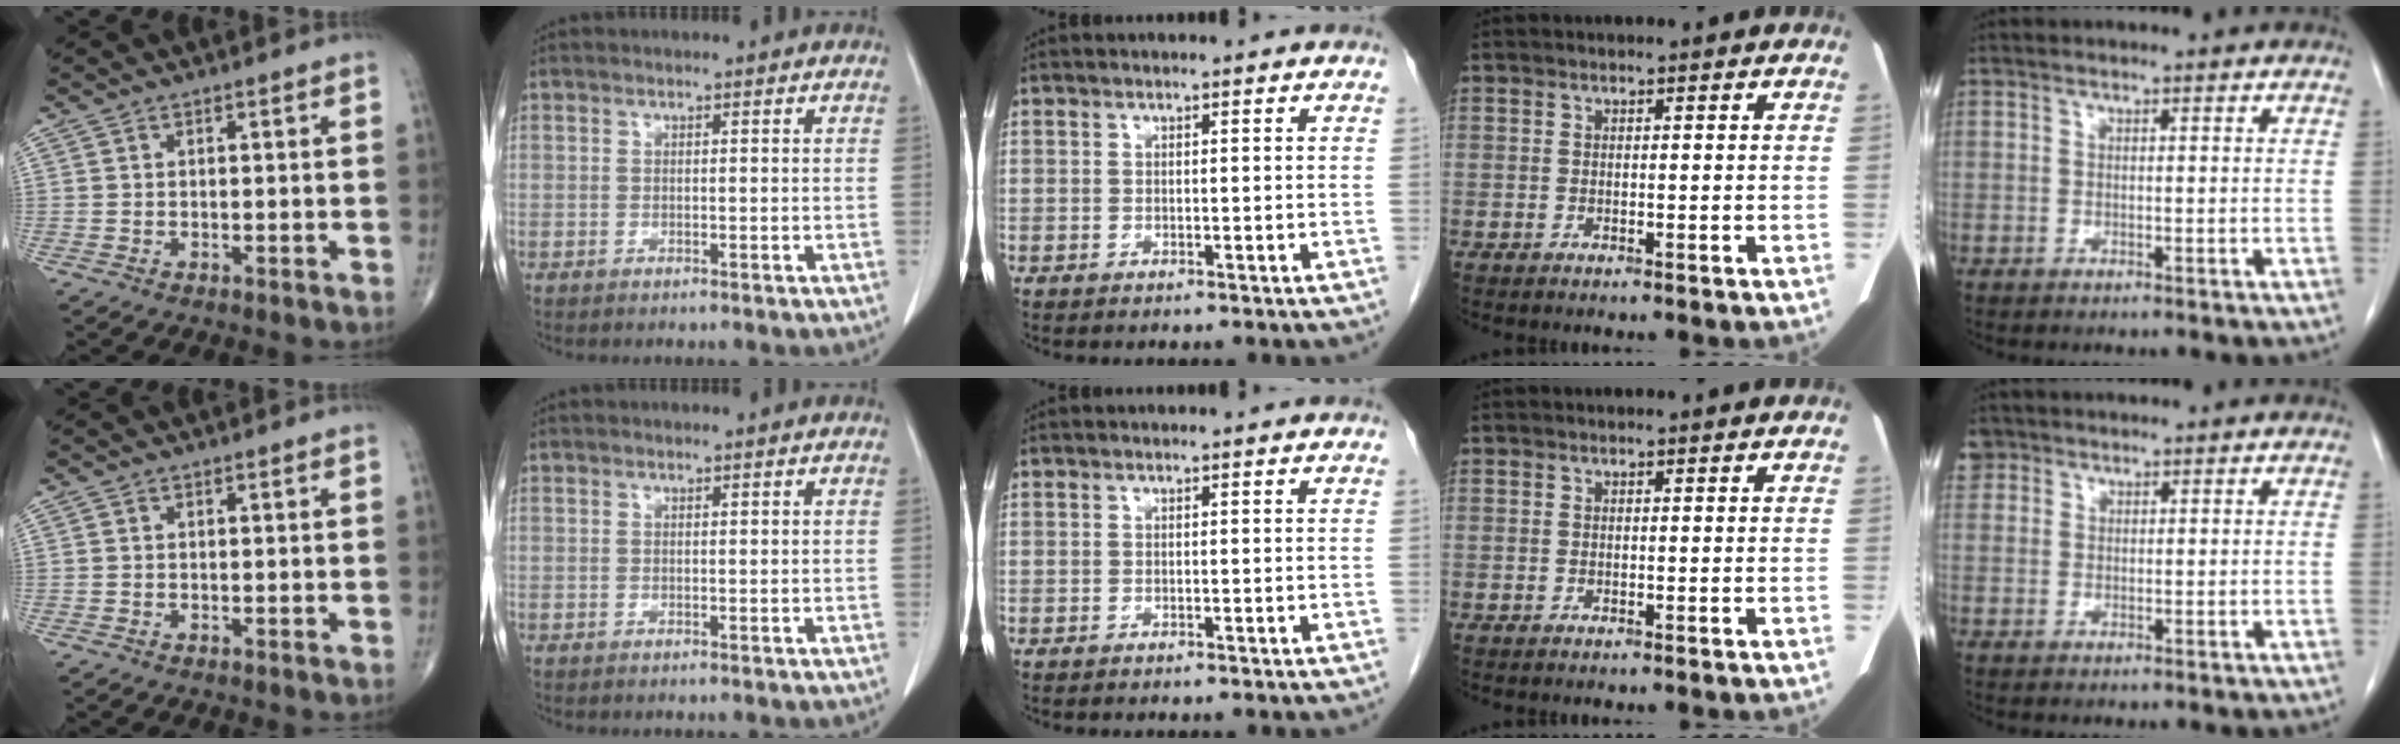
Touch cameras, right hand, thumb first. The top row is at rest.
{"little": {"total": 2.6, "force": [1.4, 2.1, 0.2], "torque": [0.004, 0.010, 0.025]}}